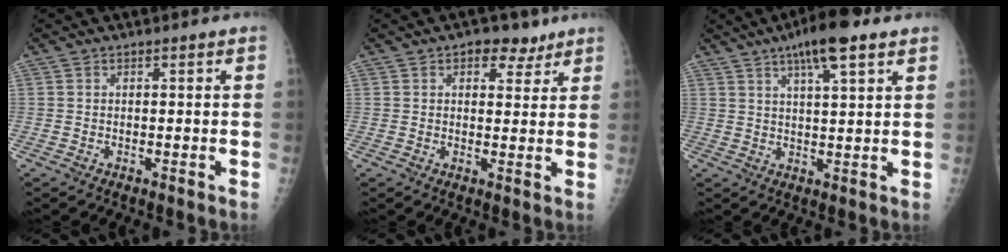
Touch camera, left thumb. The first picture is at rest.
{"total": 5.2, "force": [3.2, 3.3, 2.4], "torque": [-0.001, -0.011, 0.041]}
{"total": 9.7, "force": [5.7, 2.0, 7.6], "torque": [-0.120, -0.011, 0.091]}